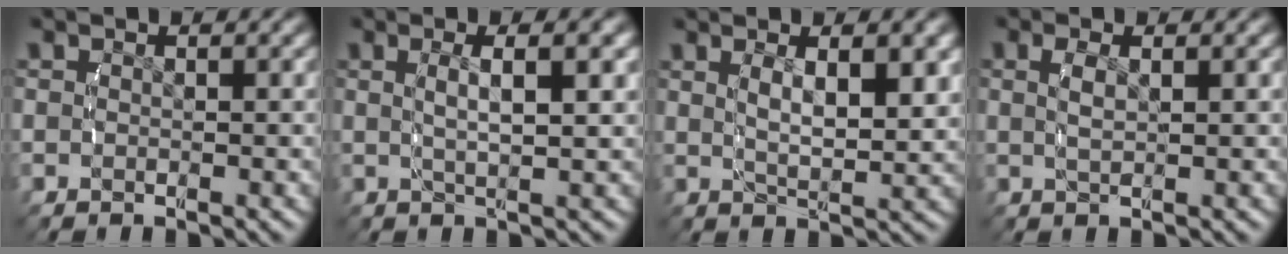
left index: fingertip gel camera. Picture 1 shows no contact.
{"total": 3.6, "force": [0.9, 0.4, 3.4], "torque": [-0.056, 0.001, 0.022]}
{"total": 3.9, "force": [1.1, 0.7, 3.6], "torque": [-0.060, -0.007, 0.030]}
{"total": 1.7, "force": [0.5, 0.1, 1.6], "torque": [-0.031, -0.003, 0.015]}